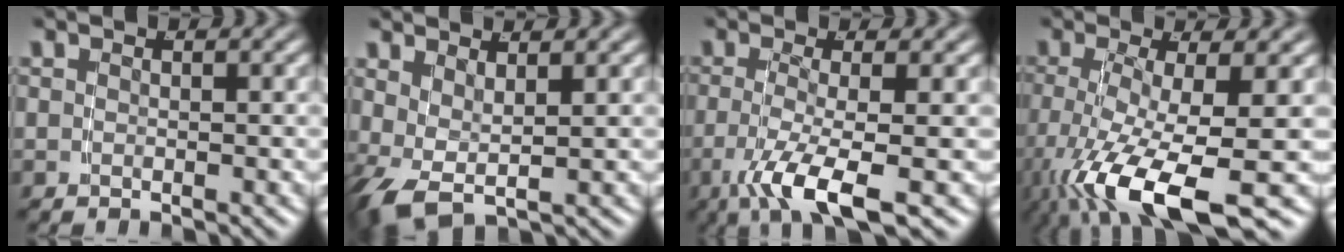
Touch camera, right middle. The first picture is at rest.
{"total": 4.7, "force": [-0.9, 3.5, 3.1], "torque": [-0.096, -0.030, 0.000]}
{"total": 5.3, "force": [-2.2, 0.8, 4.7], "torque": [-0.092, -0.026, -0.024]}
{"total": 8.6, "force": [-3.4, 2.8, 7.4], "torque": [-0.157, -0.040, -0.028]}